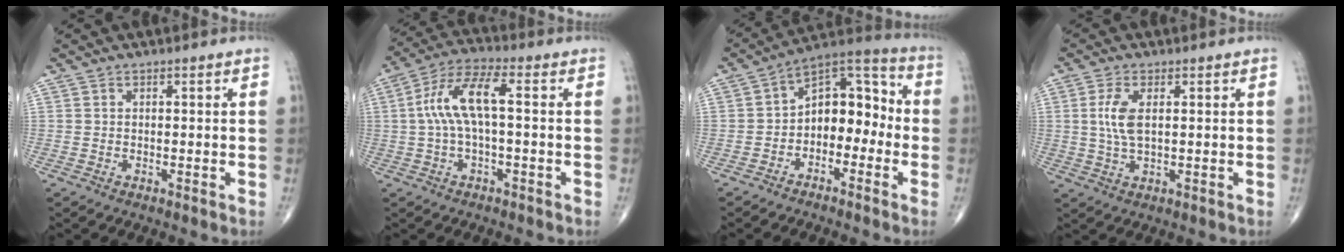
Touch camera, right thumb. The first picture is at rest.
{"total": 9.8, "force": [0.5, 3.2, 9.3], "torque": [-0.201, 0.036, 0.005]}
{"total": 11.8, "force": [-2.2, 7.7, 8.6], "torque": [-0.087, 0.050, -0.054]}
{"total": 5.5, "force": [0.9, 2.4, 4.8], "torque": [-0.111, -0.002, 0.020]}